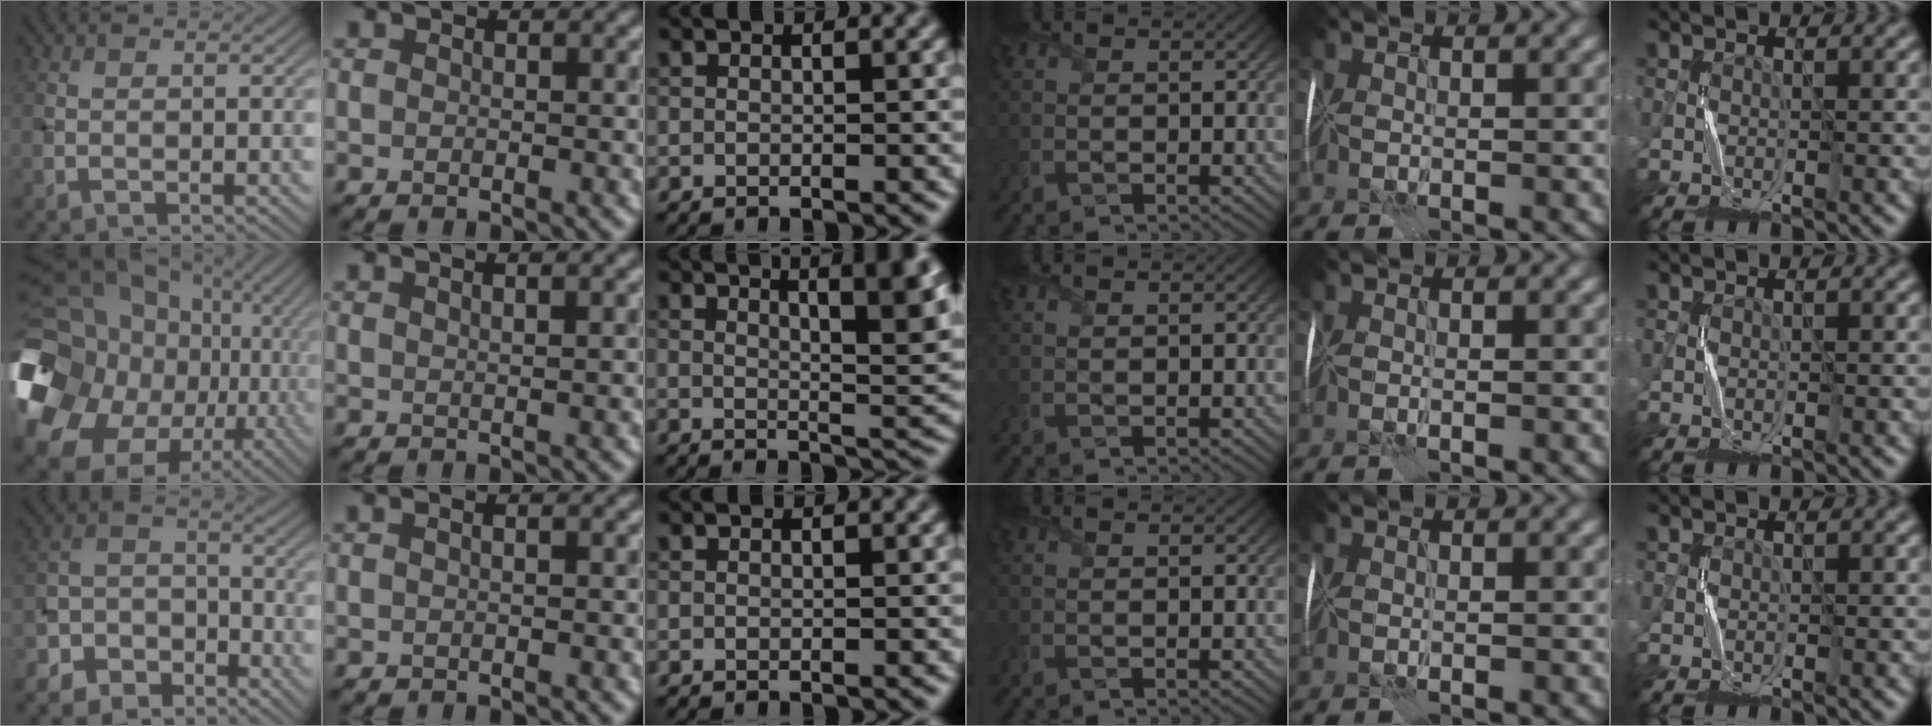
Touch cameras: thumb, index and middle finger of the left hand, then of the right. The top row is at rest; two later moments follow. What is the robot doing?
{"motion": "fold", "object": "memory foam"}